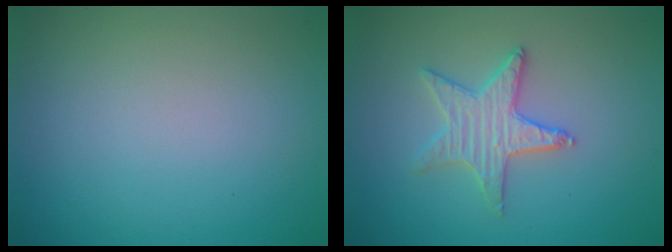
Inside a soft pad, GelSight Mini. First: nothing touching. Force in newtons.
{"total": 3.0, "press": 3.0, "slide": 0.1}